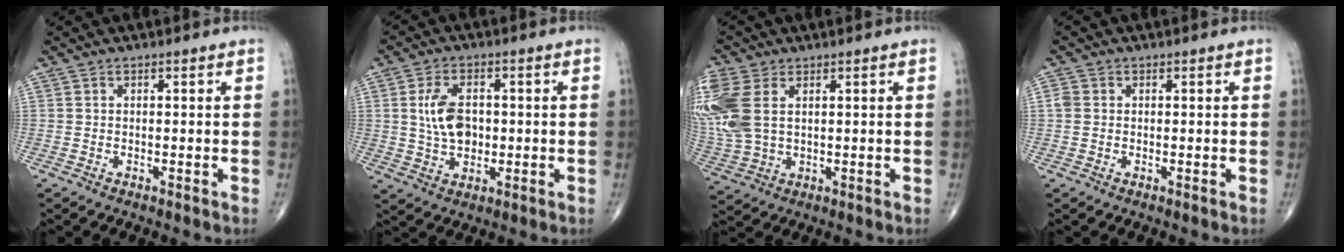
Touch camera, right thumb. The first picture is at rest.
{"total": 8.0, "force": [0.6, 5.1, 6.1], "torque": [-0.102, -0.001, 0.015]}
{"total": 14.5, "force": [3.7, 9.3, 10.5], "torque": [-0.288, -0.001, 0.082]}
{"total": 1.7, "force": [0.1, 1.4, 0.9], "torque": [-0.022, 0.003, 0.002]}